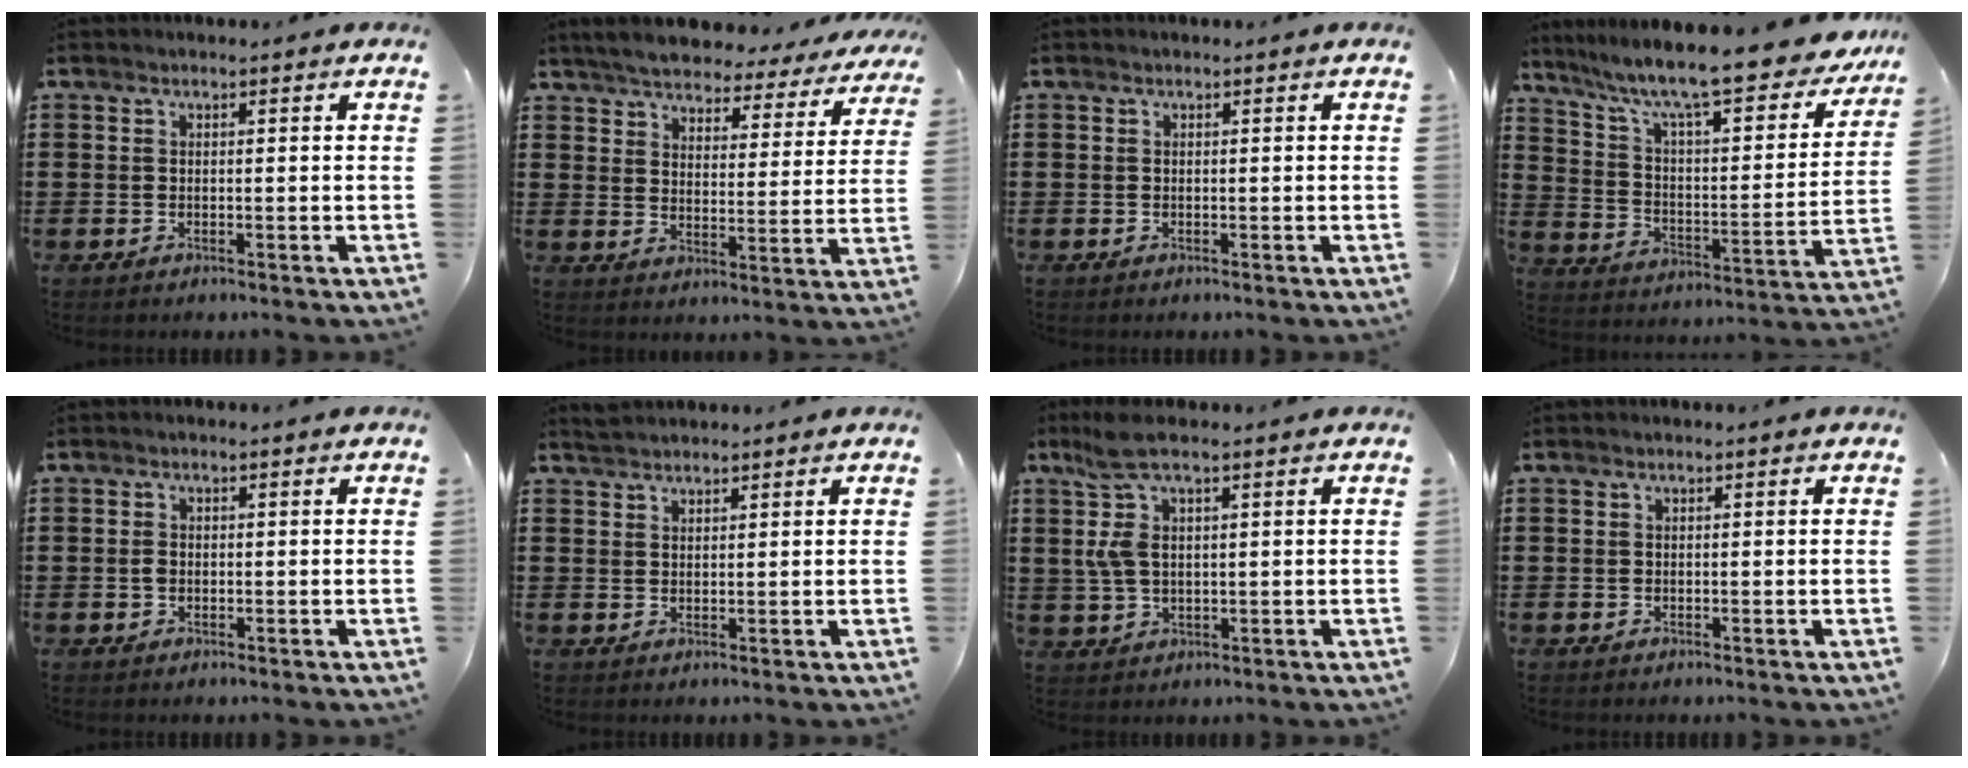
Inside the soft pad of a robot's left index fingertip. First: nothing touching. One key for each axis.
{"total": 5.0, "fx": 4.9, "fy": 0.4, "fz": 0.9, "tx": -0.045, "ty": -0.034, "tz": 0.082}
{"total": 0.0}
{"total": 10.6, "fx": 8.9, "fy": 0.4, "fz": 5.8, "tx": -0.136, "ty": -0.067, "tz": 0.145}
{"total": 1.2, "fx": -0.2, "fy": 0.8, "fz": 0.9, "tx": -0.027, "ty": 0.001, "tz": -0.007}
{"total": 1.8, "fx": 1.7, "fy": 0.3, "fz": 0.2, "tx": -0.006, "ty": 0.002, "tz": 0.034}
{"total": 7.0, "fx": 2.4, "fy": 2.1, "fz": 6.2, "tx": -0.152, "ty": -0.003, "tz": 0.035}
{"total": 0.0}